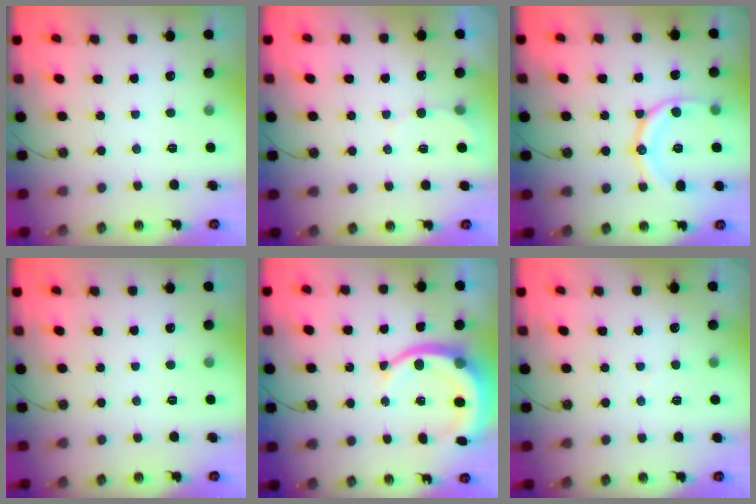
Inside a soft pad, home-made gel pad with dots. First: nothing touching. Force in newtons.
{"total": 3.3, "press": 3.3, "slide": 0.3}
{"total": 14.2, "press": 14.2, "slide": 1.4}
{"total": 0.0}
{"total": 11.0, "press": 10.9, "slide": 2.0}
{"total": 1.8, "press": 1.8, "slide": 0.1}